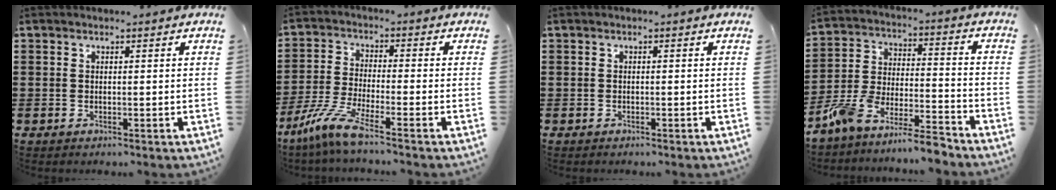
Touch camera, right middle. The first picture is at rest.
{"total": 6.9, "force": [-4.9, 0.5, 4.8], "torque": [-0.119, -0.021, -0.100]}
{"total": 0.0}
{"total": 8.7, "force": [-8.3, 0.3, 2.5], "torque": [-0.055, 0.009, -0.166]}